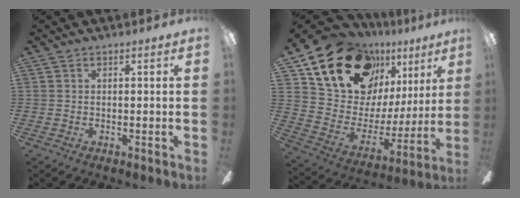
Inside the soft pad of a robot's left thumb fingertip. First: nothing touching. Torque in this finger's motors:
{"motor_torque": [2.49, 2.52, 1.38, -1.39, 0.13]}